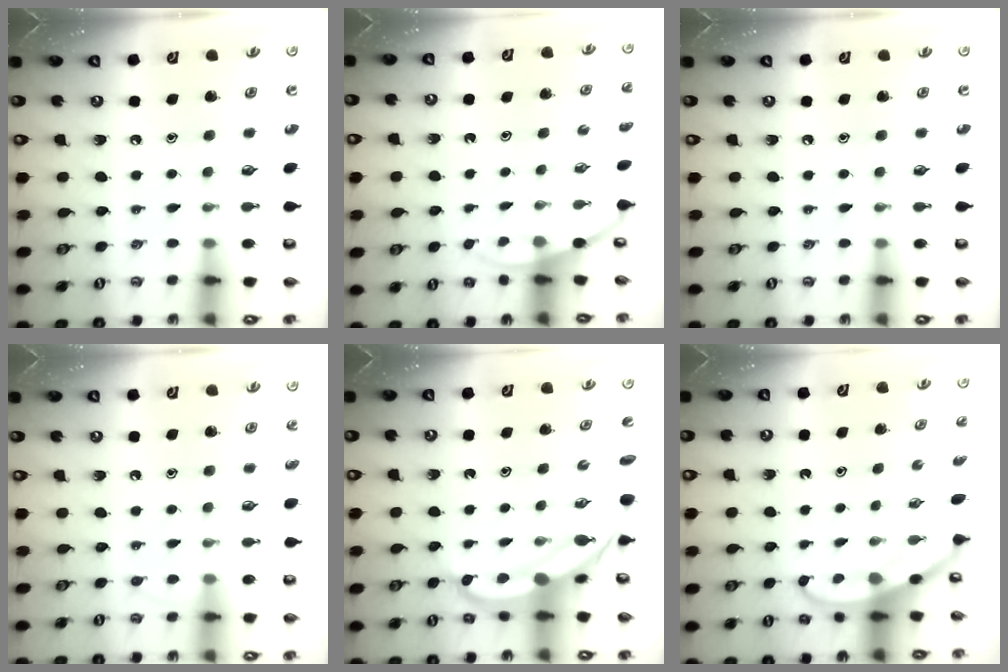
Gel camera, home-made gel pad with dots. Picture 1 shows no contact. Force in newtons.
{"total": 2.6, "press": 2.6, "slide": 0.1}
{"total": 0.0}
{"total": 5.8, "press": 5.8, "slide": 0.6}
{"total": 6.0, "press": 5.9, "slide": 0.8}
{"total": 3.6, "press": 3.5, "slide": 0.4}